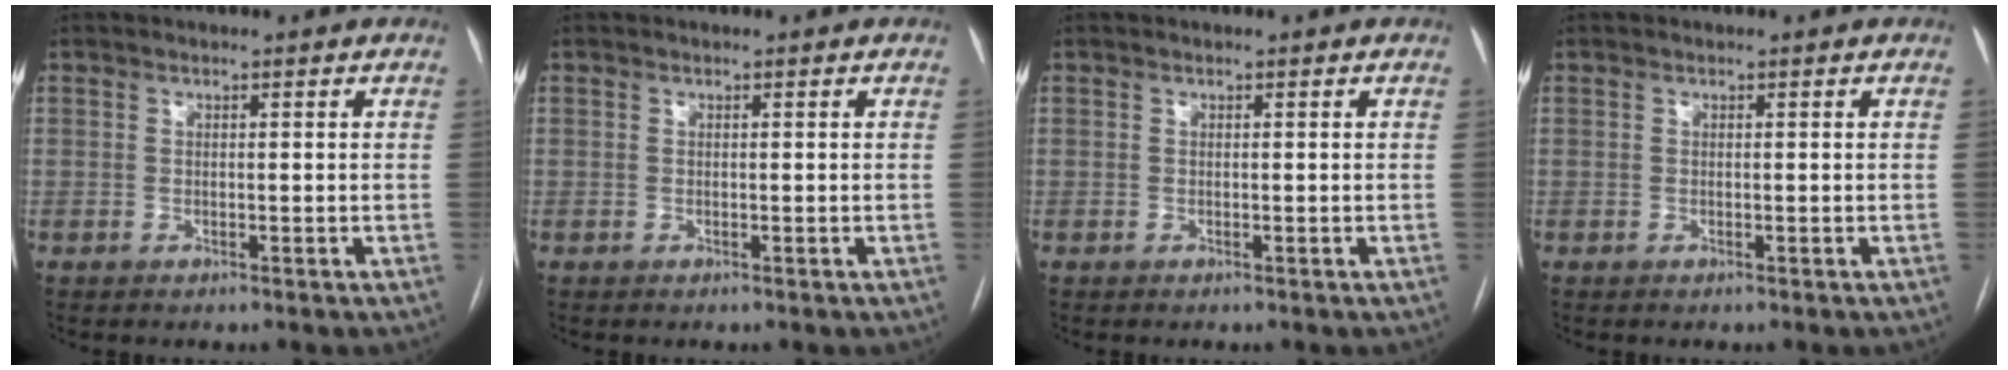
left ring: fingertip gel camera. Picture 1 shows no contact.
{"total": 0.0}
{"total": 0.0}
{"total": 0.0}